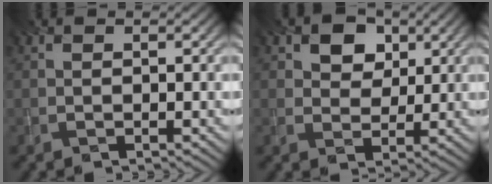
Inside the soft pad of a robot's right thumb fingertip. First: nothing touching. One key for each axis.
{"total": 5.8, "fx": 3.0, "fy": 4.3, "fz": 2.6, "tx": -0.061, "ty": 0.005, "tz": 0.049}